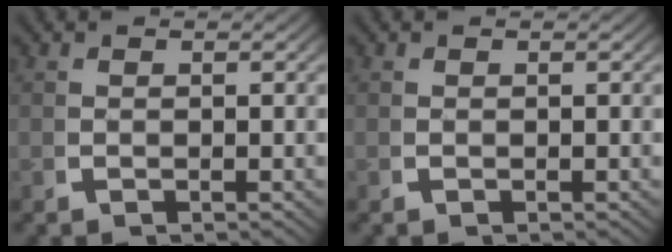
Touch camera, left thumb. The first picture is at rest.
{"total": 0.0}